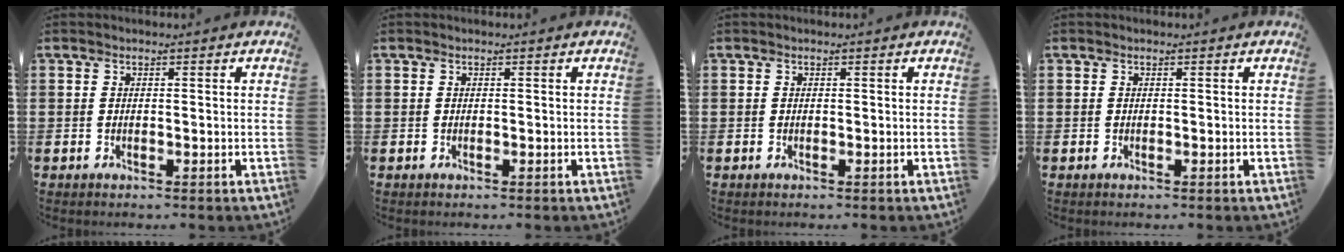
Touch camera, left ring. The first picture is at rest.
{"total": 0.0}
{"total": 0.0}
{"total": 0.0}